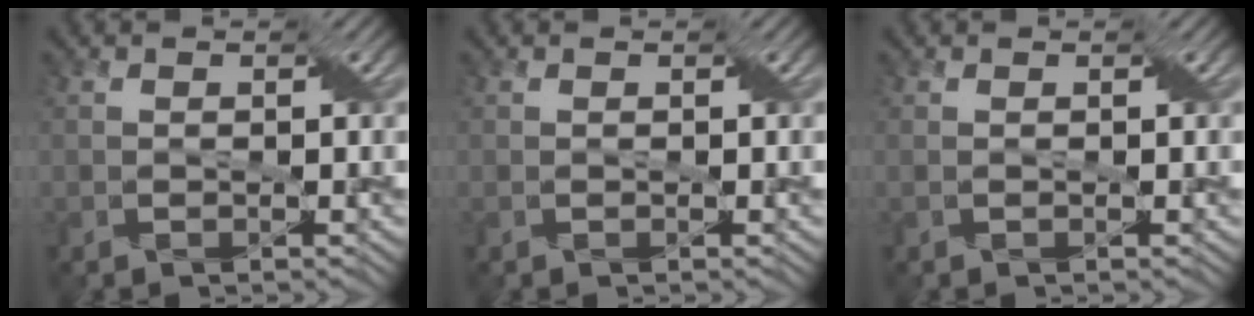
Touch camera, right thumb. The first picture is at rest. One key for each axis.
{"total": 0.5, "fx": -0.1, "fy": 0.3, "fz": 0.4, "tx": -0.008, "ty": -0.002, "tz": -0.002}
{"total": 0.5, "fx": 0.0, "fy": 0.3, "fz": 0.5, "tx": -0.014, "ty": -0.003, "tz": 0.000}